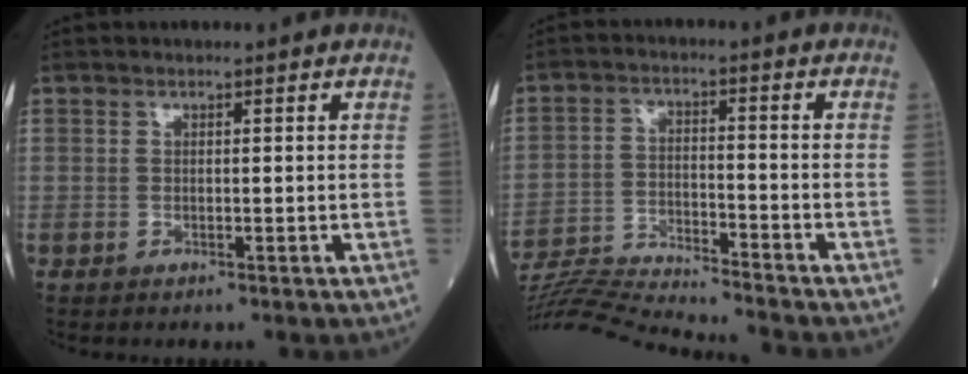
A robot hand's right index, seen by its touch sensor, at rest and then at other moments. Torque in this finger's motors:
{"motor_torque": [-2.03, -0.11, -0.89, -0.21]}